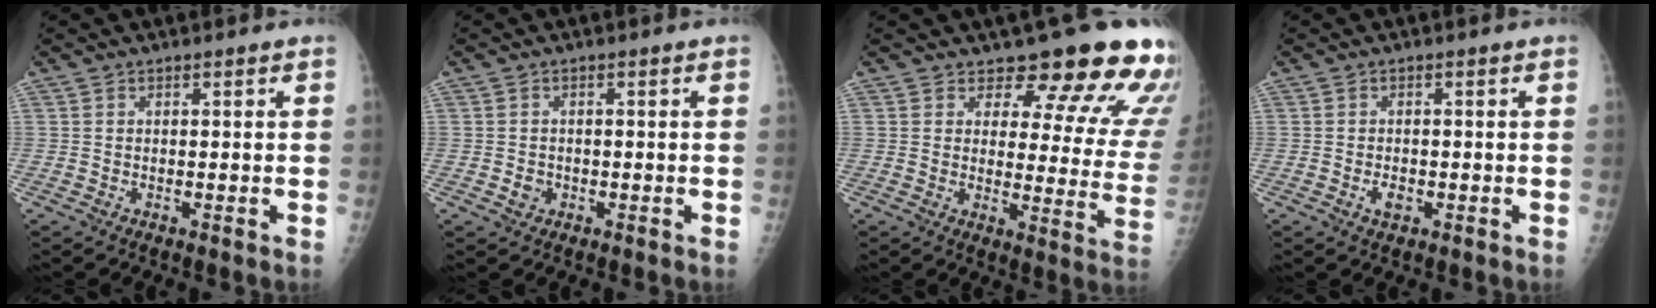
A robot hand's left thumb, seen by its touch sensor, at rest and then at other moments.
{"total": 1.7, "force": [-0.6, 1.5, 0.5], "torque": [-0.002, 0.004, -0.008]}
{"total": 16.7, "force": [14.6, 5.2, 6.2], "torque": [-0.023, -0.118, 0.154]}
{"total": 2.1, "force": [-0.8, 1.3, 1.4], "torque": [-0.020, 0.002, -0.011]}